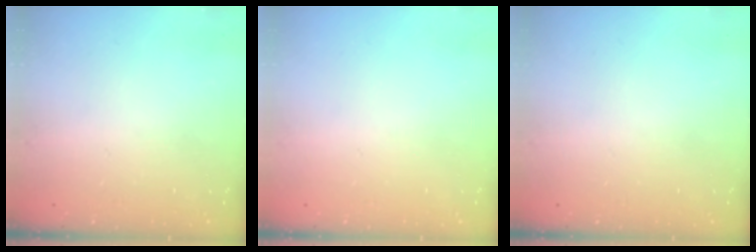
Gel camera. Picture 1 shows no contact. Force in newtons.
{"total": 0.0}
{"total": 0.0}